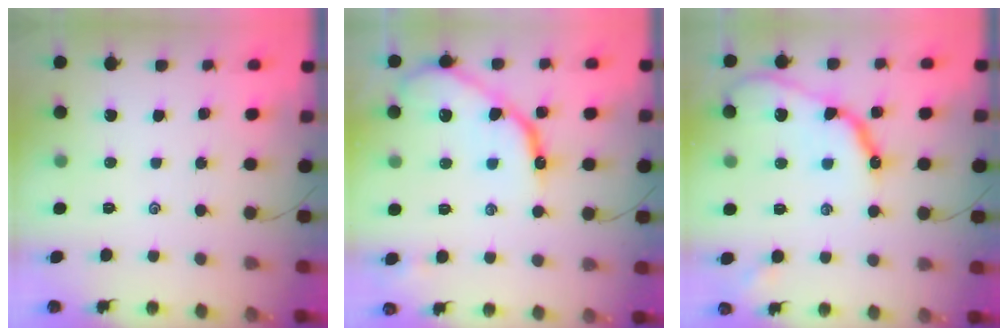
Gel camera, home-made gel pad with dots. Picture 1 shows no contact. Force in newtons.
{"total": 11.7, "press": 11.6, "slide": 1.1}
{"total": 13.1, "press": 13.1, "slide": 1.2}